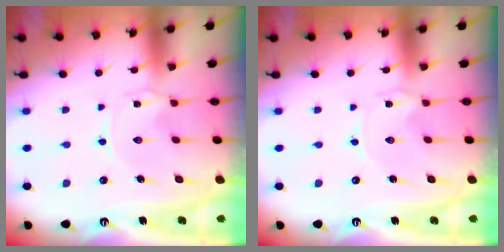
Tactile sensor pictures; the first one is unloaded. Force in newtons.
{"total": 0.0}